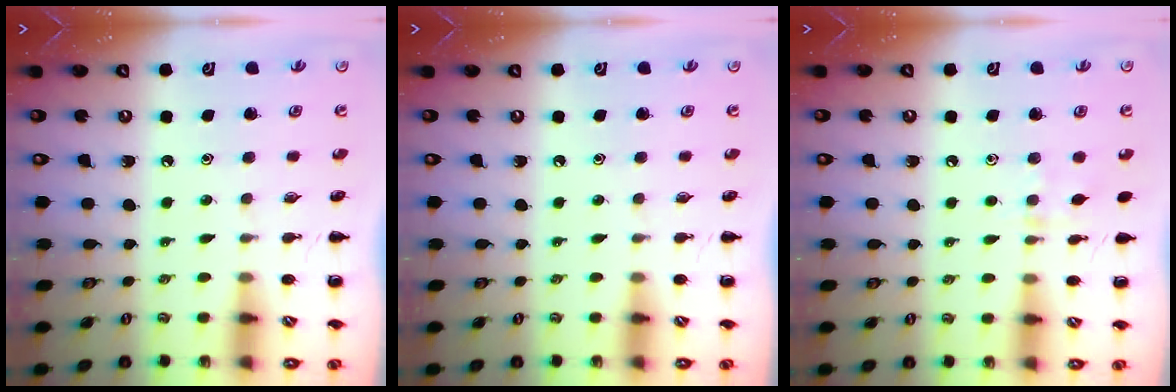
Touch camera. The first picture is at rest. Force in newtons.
{"total": 0.0}
{"total": 5.6, "press": 5.2, "slide": 1.9}